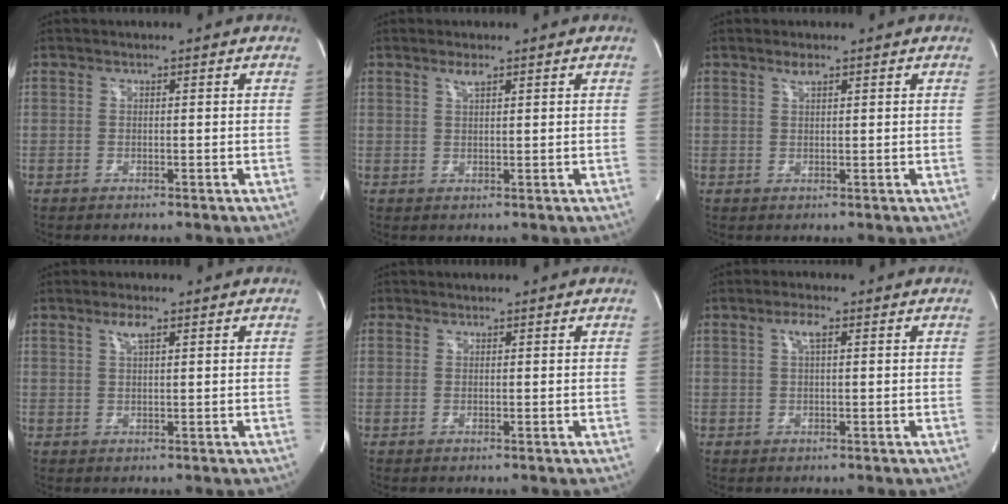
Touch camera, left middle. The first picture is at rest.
{"total": 1.5, "force": [1.1, 0.2, 1.1], "torque": [-0.025, 0.002, 0.023]}
{"total": 1.3, "force": [1.0, 0.2, 0.9], "torque": [-0.020, 0.003, 0.021]}
{"total": 2.3, "force": [1.4, 0.4, 1.8], "torque": [-0.038, 0.002, 0.026]}
{"total": 0.9, "force": [0.5, 0.8, 0.0], "torque": [0.007, 0.001, 0.006]}
{"total": 2.5, "force": [1.0, 0.5, 2.2], "torque": [-0.044, 0.006, 0.018]}